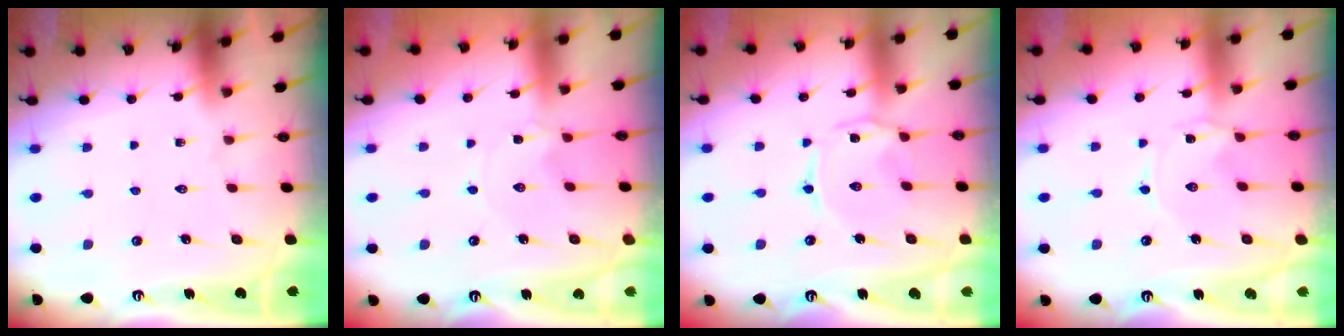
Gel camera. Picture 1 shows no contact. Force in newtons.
{"total": 0.0}
{"total": 1.5, "press": 1.5, "slide": 0.3}
{"total": 0.0}